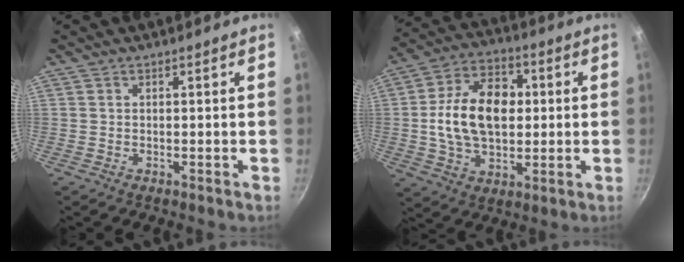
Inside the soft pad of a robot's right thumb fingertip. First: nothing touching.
{"total": 17.1, "force": [1.0, 11.6, 12.5], "torque": [-0.183, 0.020, 0.010]}